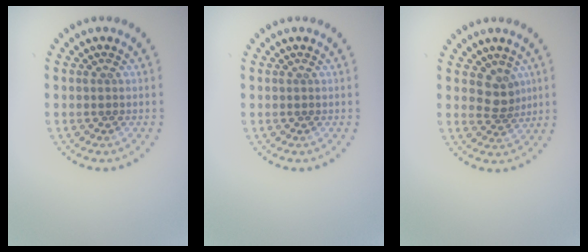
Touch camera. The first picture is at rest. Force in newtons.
{"total": 0.0}
{"total": 2.3, "press": 1.7, "slide": 1.4}